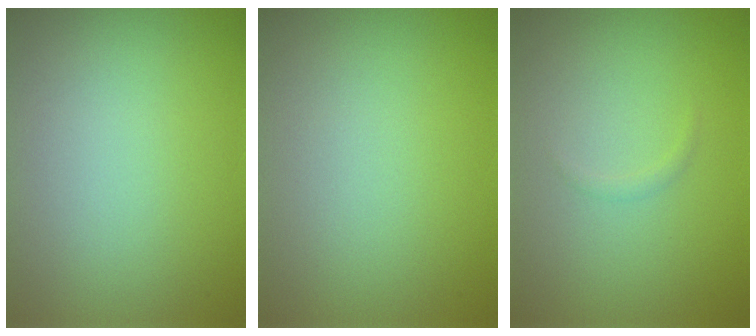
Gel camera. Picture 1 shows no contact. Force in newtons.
{"total": 0.0}
{"total": 0.5, "press": 0.5, "slide": 0.0}